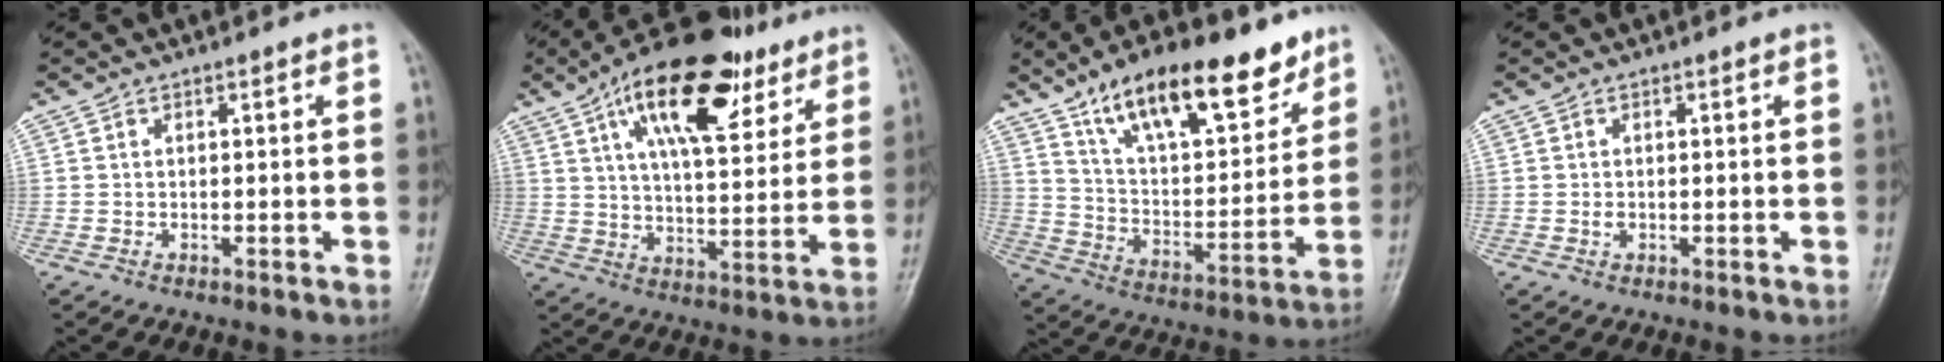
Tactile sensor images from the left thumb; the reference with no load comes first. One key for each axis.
{"total": 21.1, "fx": 11.1, "fy": 9.3, "fz": 15.4, "tx": -0.213, "ty": -0.022, "tz": 0.178}
{"total": 21.9, "fx": 14.3, "fy": 8.8, "fz": 14.1, "tx": -0.181, "ty": -0.054, "tz": 0.243}
{"total": 0.9, "fx": -0.1, "fy": 0.7, "fz": 0.6, "tx": -0.008, "ty": 0.000, "tz": -0.002}